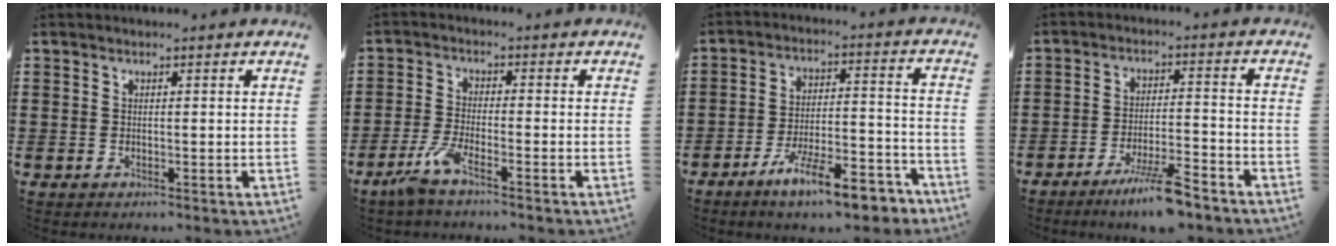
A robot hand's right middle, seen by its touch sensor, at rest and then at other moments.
{"total": 4.6, "force": [-3.3, 0.5, 3.2], "torque": [-0.080, -0.009, -0.066]}
{"total": 11.0, "force": [-8.4, 1.9, 6.8], "torque": [-0.106, 0.025, -0.154]}
{"total": 6.9, "force": [-5.3, 0.5, 4.4], "torque": [-0.080, -0.004, -0.095]}